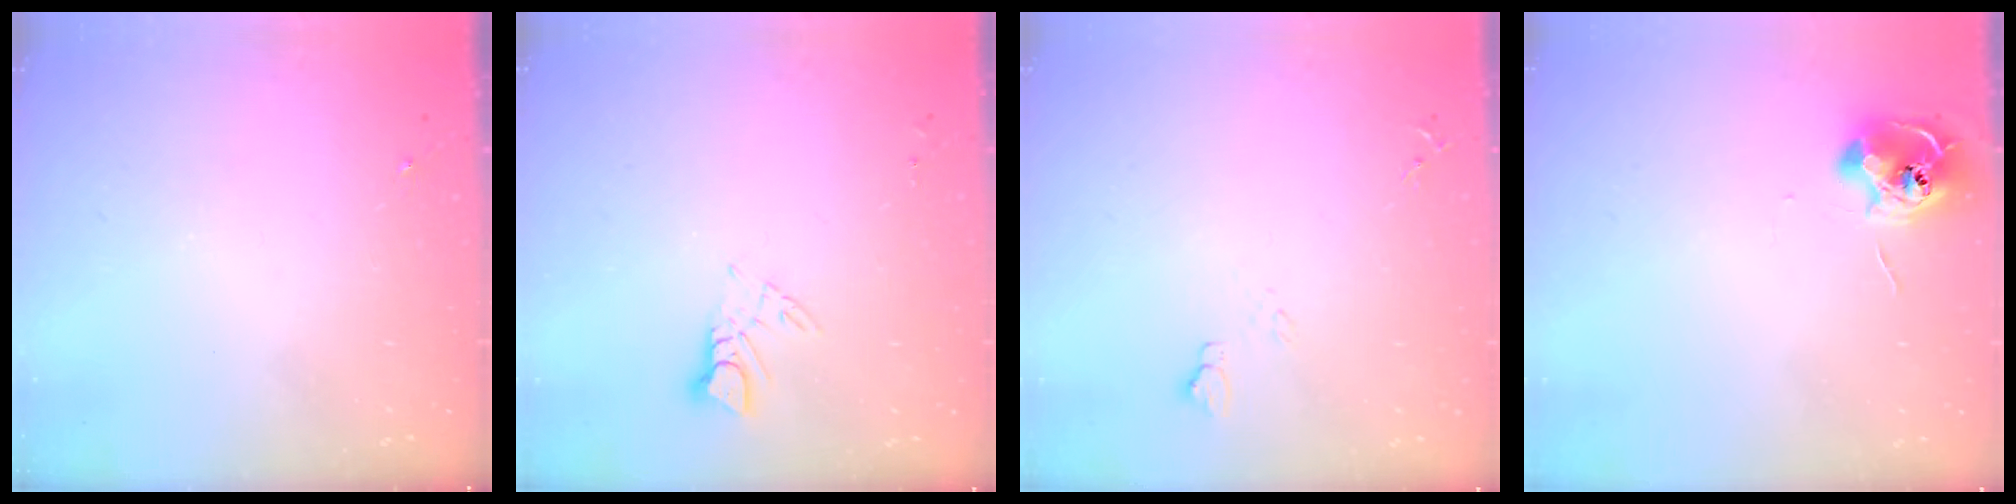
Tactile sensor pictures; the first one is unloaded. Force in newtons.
{"total": 3.9, "press": 3.9, "slide": 0.2}
{"total": 5.8, "press": 5.8, "slide": 0.8}
{"total": 10.2, "press": 10.2, "slide": 0.4}